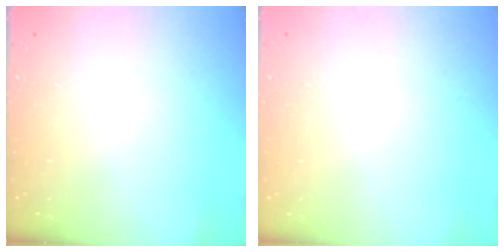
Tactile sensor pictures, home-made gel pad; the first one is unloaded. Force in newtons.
{"total": 0.7, "press": 0.7, "slide": 0.3}